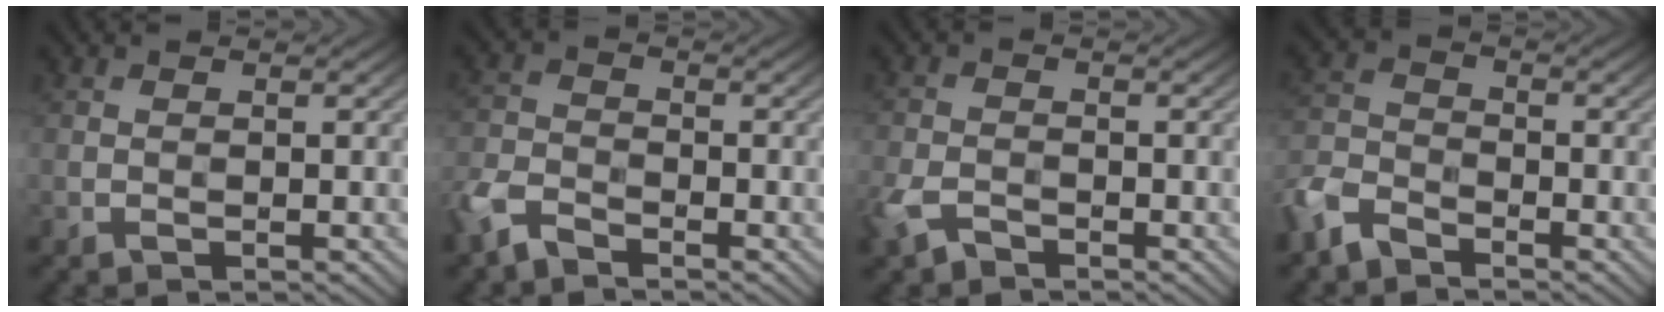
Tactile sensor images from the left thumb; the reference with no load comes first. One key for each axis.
{"total": 5.5, "fx": -4.0, "fy": 2.6, "fz": 2.8, "tx": -0.067, "ty": -0.012, "tz": -0.092}
{"total": 4.2, "fx": -2.8, "fy": 2.2, "fz": 2.3, "tx": -0.055, "ty": -0.012, "tz": -0.060}
{"total": 6.4, "fx": -4.7, "fy": 3.2, "fz": 3.0, "tx": -0.076, "ty": -0.011, "tz": -0.108}